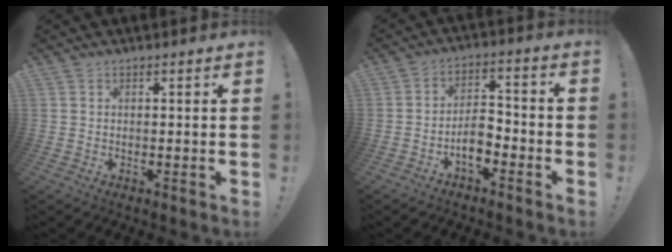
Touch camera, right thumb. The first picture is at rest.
{"total": 7.1, "force": [-4.0, 3.7, 4.6], "torque": [-0.080, 0.012, -0.073]}